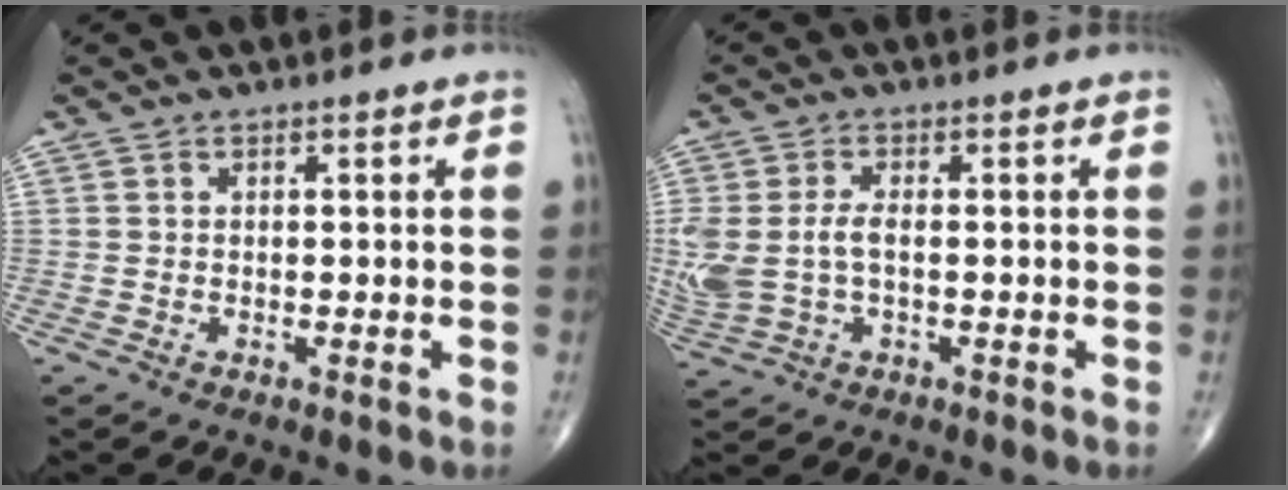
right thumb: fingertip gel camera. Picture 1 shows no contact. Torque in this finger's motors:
{"motor_torque": [0.20, 0.12, 0.57, 0.35, -0.01]}